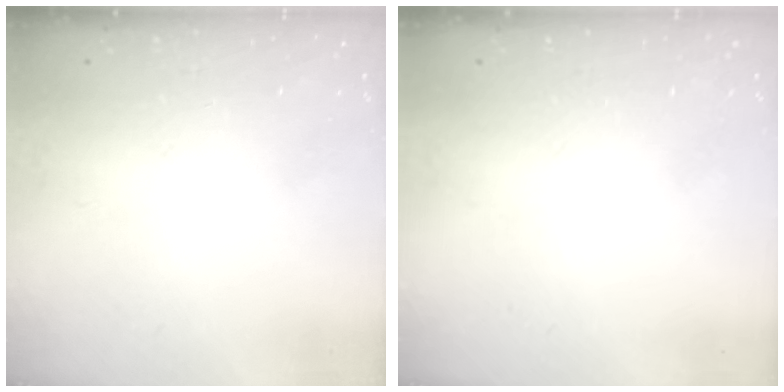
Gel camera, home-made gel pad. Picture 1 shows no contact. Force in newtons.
{"total": 0.0}